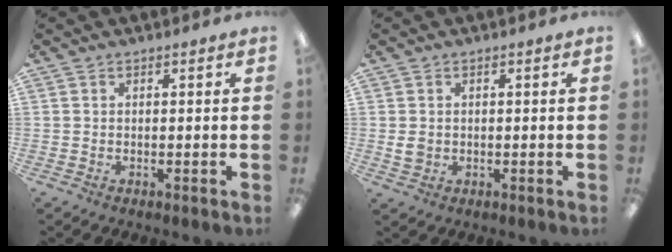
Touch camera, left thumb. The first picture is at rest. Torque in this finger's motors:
{"motor_torque": [-0.30, 0.37, 0.40, -0.30, 0.02]}